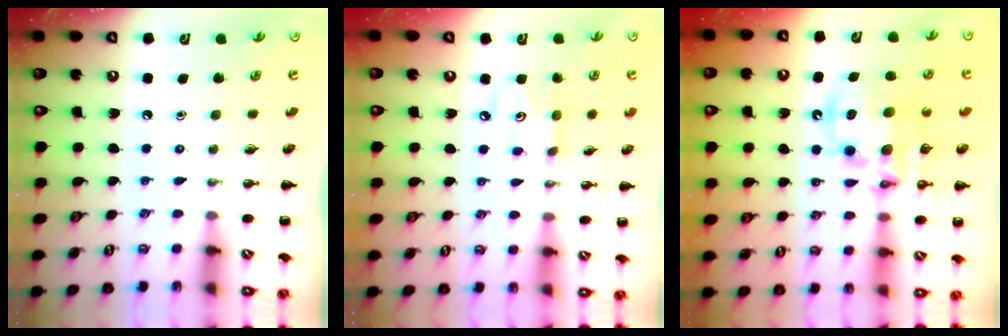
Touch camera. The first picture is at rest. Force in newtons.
{"total": 3.8, "press": 3.7, "slide": 0.7}
{"total": 15.2, "press": 14.8, "slide": 3.4}